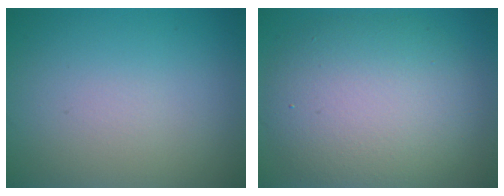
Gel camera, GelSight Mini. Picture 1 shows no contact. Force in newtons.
{"total": 8.9, "press": 8.9, "slide": 0.3}